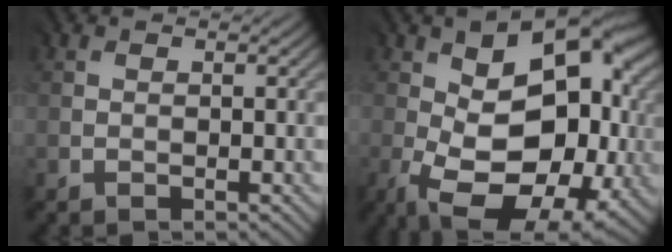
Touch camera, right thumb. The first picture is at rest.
{"total": 18.5, "force": [-1.3, 11.8, 14.2], "torque": [-0.219, -0.050, 0.016]}